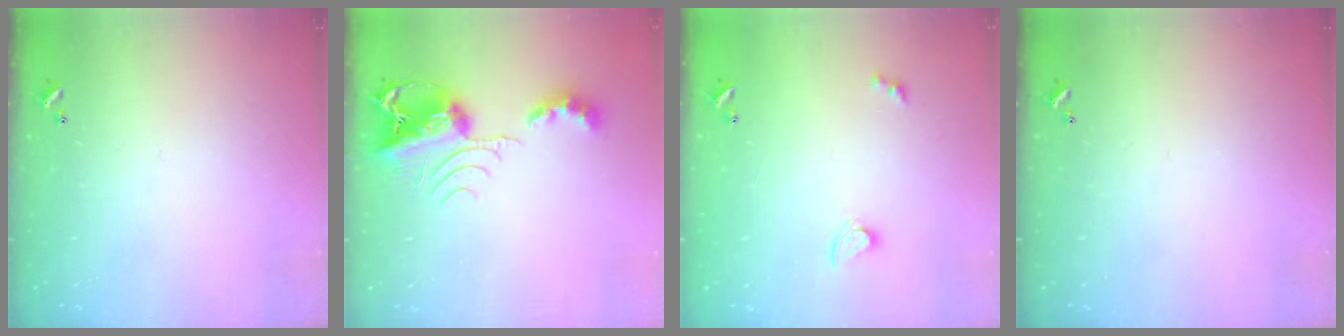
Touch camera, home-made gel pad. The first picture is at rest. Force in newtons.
{"total": 9.4, "press": 9.3, "slide": 1.2}
{"total": 2.8, "press": 2.8, "slide": 0.3}
{"total": 0.0}